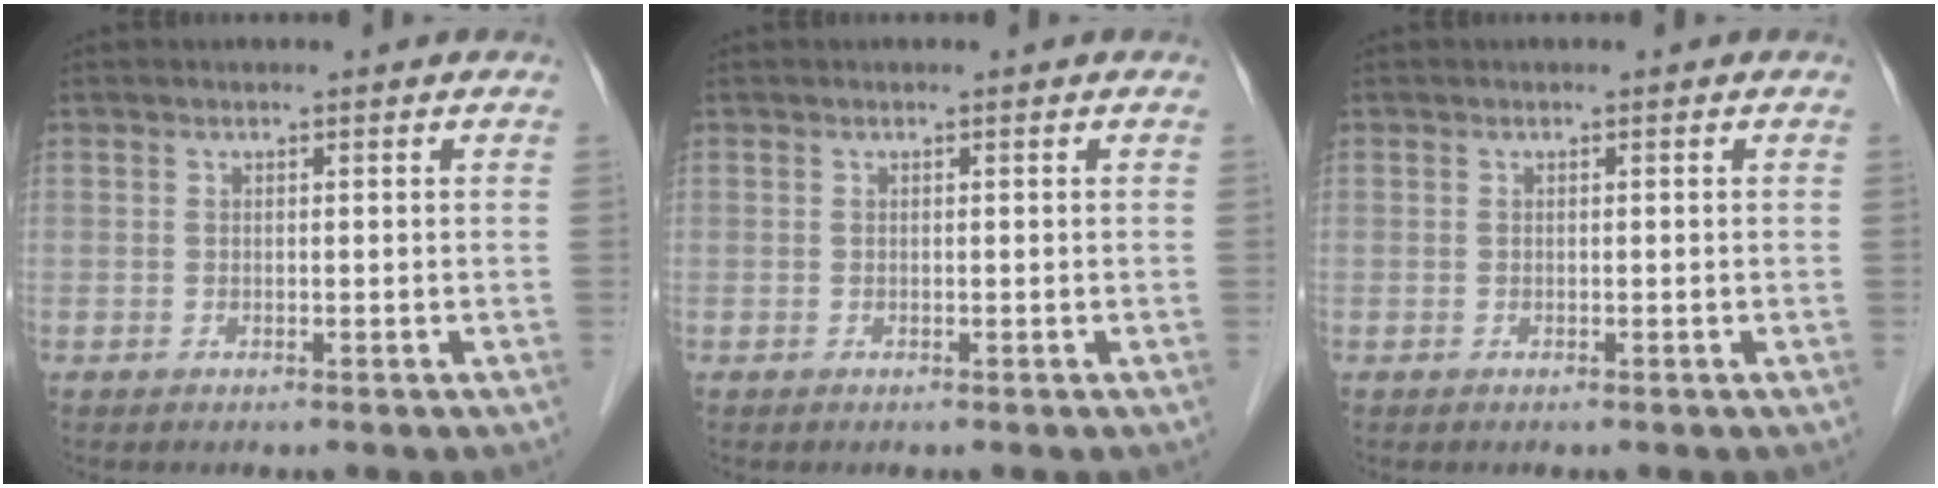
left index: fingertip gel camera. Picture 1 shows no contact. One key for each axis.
{"total": 0.0}
{"total": 0.0}